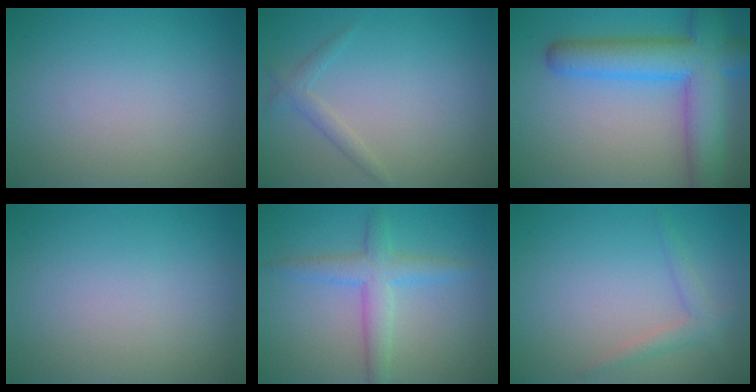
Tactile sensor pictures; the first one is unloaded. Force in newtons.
{"total": 1.3, "press": 1.3, "slide": 0.1}
{"total": 8.9, "press": 8.9, "slide": 0.4}
{"total": 0.0}
{"total": 3.5, "press": 3.5, "slide": 0.2}
{"total": 1.8, "press": 1.8, "slide": 0.1}